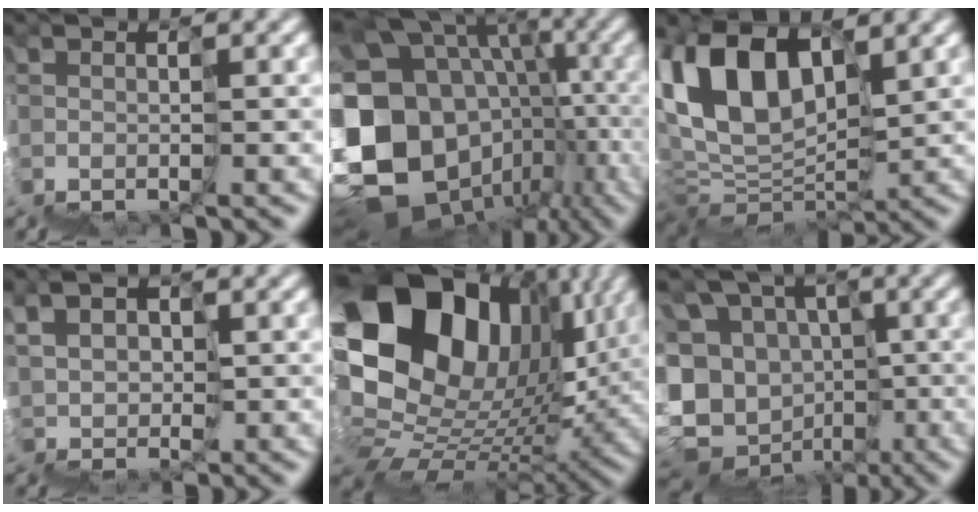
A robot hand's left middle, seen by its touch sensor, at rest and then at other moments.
{"total": 14.6, "force": [-3.9, 12.6, 6.4], "torque": [-0.118, 0.000, -0.051]}
{"total": 7.3, "force": [5.1, 2.6, 4.5], "torque": [-0.094, 0.028, 0.091]}
{"total": 2.5, "force": [2.4, 0.2, -0.7], "torque": [0.016, 0.027, 0.045]}
{"total": 15.4, "force": [7.3, 10.9, 8.0], "torque": [-0.144, 0.037, 0.137]}
{"total": 7.1, "force": [-1.3, 6.8, 1.5], "torque": [-0.058, 0.019, -0.018]}